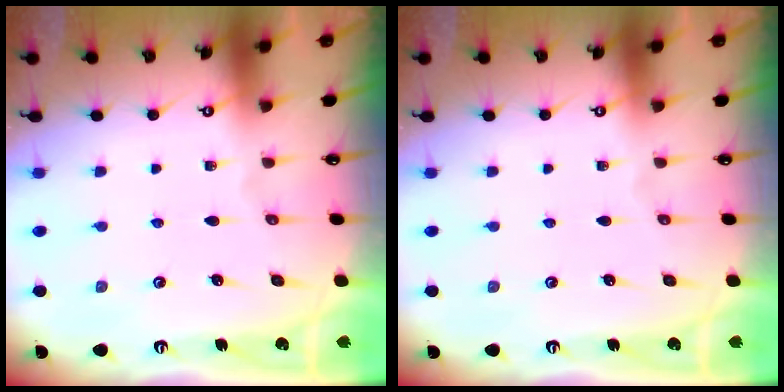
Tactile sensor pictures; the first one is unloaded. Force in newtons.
{"total": 0.0}